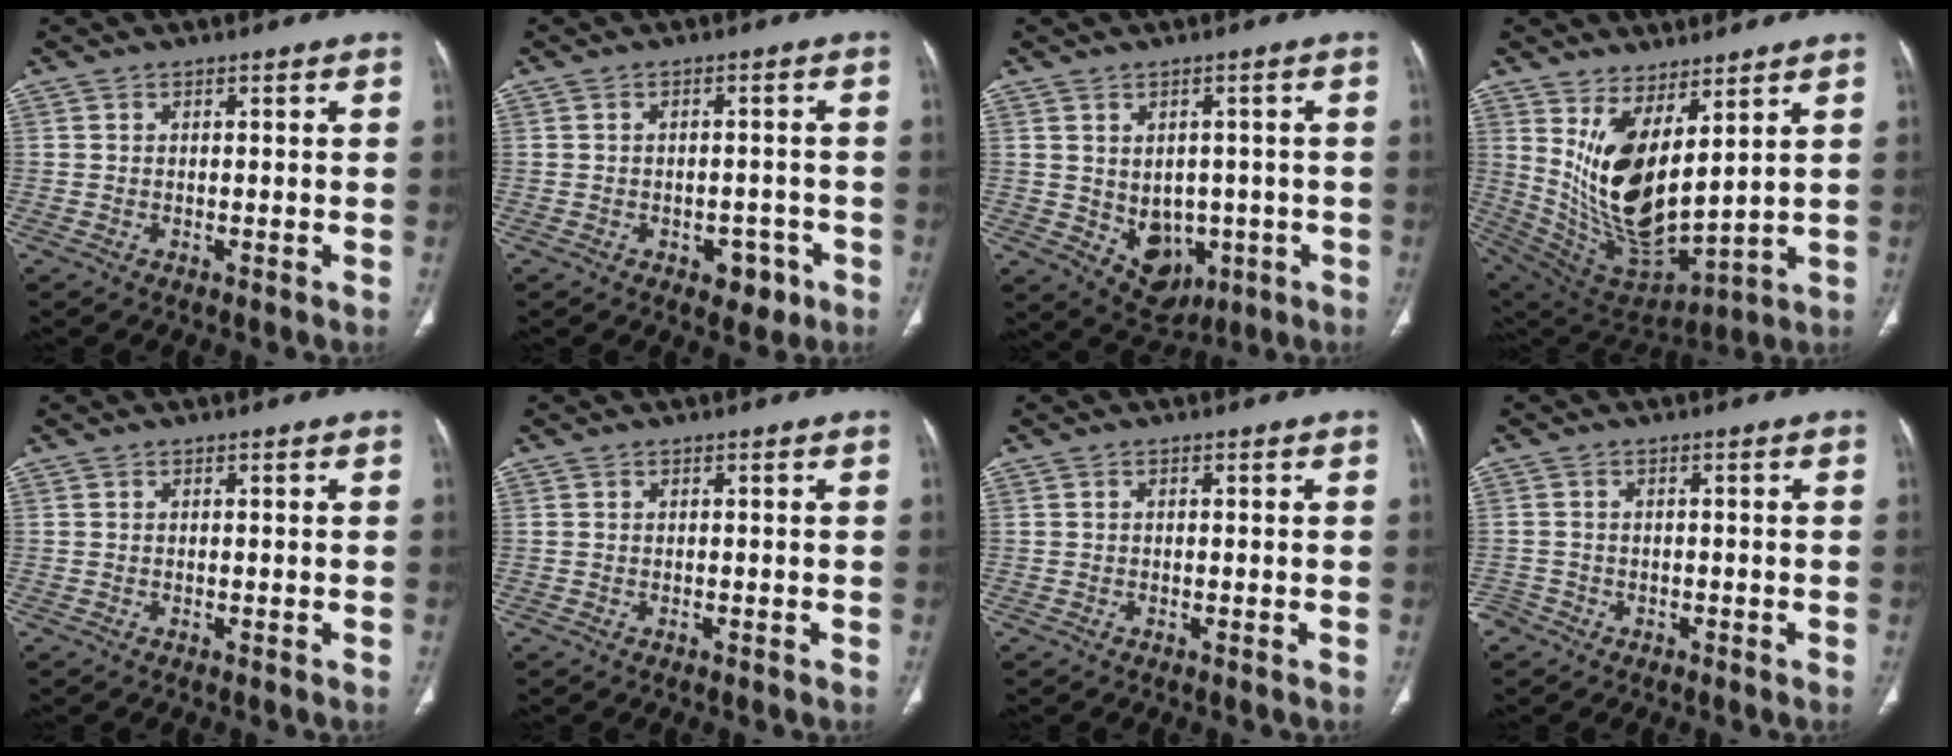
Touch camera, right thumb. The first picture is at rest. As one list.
[{"total": 4.7, "force": [-2.3, 3.1, 2.6], "torque": [-0.012, 0.016, -0.024]}, {"total": 8.9, "force": [-1.7, 6.8, 5.6], "torque": [-0.043, 0.004, 0.001]}, {"total": 16.1, "force": [5.9, 6.8, 13.3], "torque": [-0.240, -0.053, 0.143]}, {"total": 0.0}, {"total": 0.0}, {"total": 0.0}, {"total": 2.3, "force": [-1.4, 1.8, 0.1], "torque": [-0.001, 0.013, -0.028]}]